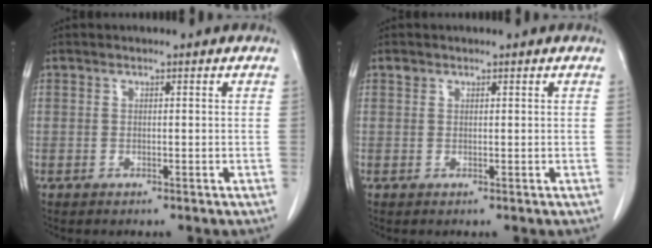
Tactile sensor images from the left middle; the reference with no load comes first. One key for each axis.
{"total": 0.7, "fx": 0.5, "fy": 0.5, "fz": 0.1, "tx": -0.002, "ty": 0.003, "tz": 0.007}